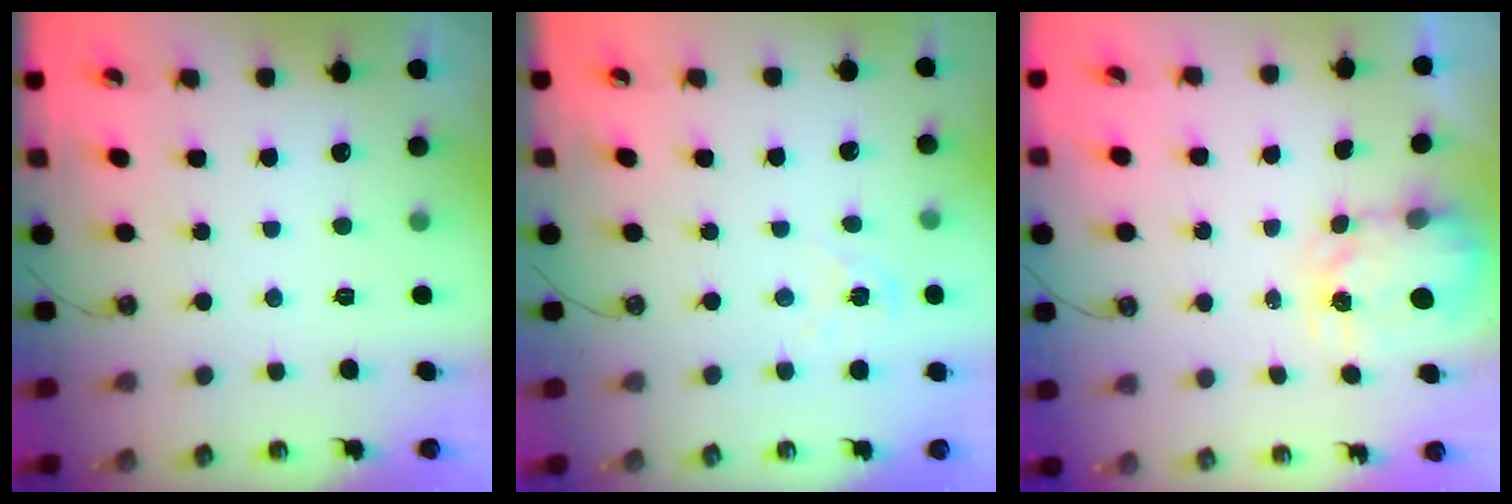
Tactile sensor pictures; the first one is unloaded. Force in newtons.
{"total": 4.9, "press": 4.9, "slide": 0.5}
{"total": 3.6, "press": 3.5, "slide": 0.4}